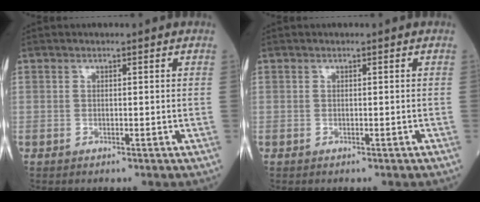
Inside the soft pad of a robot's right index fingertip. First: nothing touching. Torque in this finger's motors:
{"motor_torque": [0.00, 0.00, 0.00, 0.01]}